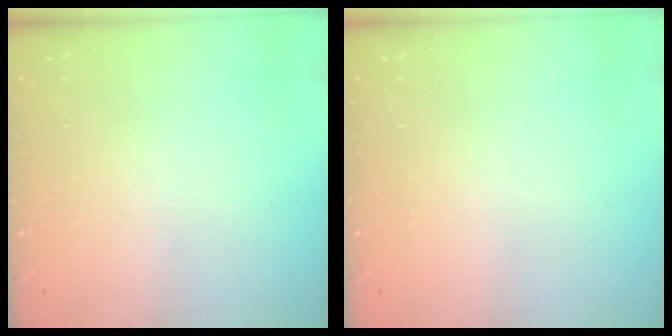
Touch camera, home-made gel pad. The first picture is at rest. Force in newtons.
{"total": 0.0}